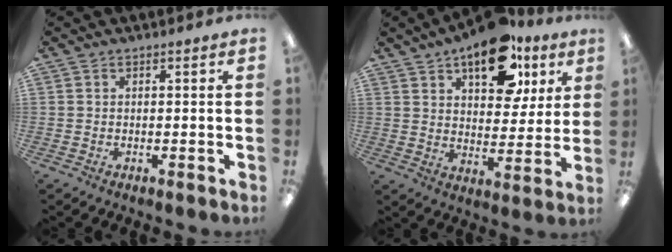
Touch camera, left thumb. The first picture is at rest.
{"total": 17.0, "force": [10.8, 8.6, 10.0], "torque": [-0.133, -0.048, 0.182]}